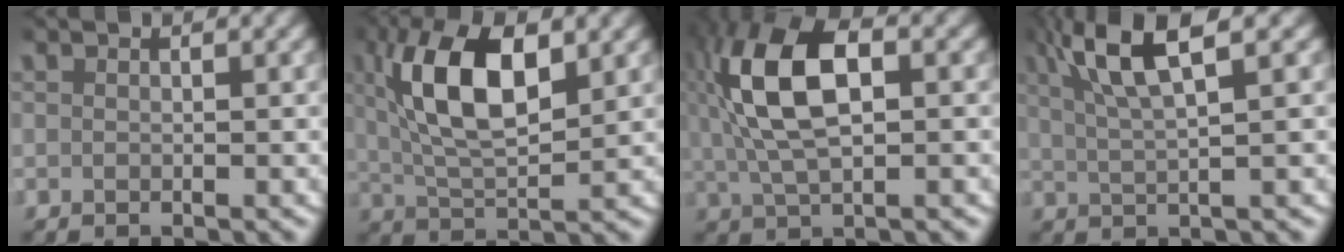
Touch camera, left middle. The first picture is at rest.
{"total": 8.2, "force": [2.3, 3.4, 7.0], "torque": [-0.138, 0.001, 0.043]}
{"total": 9.5, "force": [1.6, 4.6, 8.1], "torque": [-0.177, 0.002, 0.030]}
{"total": 6.9, "force": [3.5, 1.7, 5.7], "torque": [-0.110, 0.009, 0.055]}